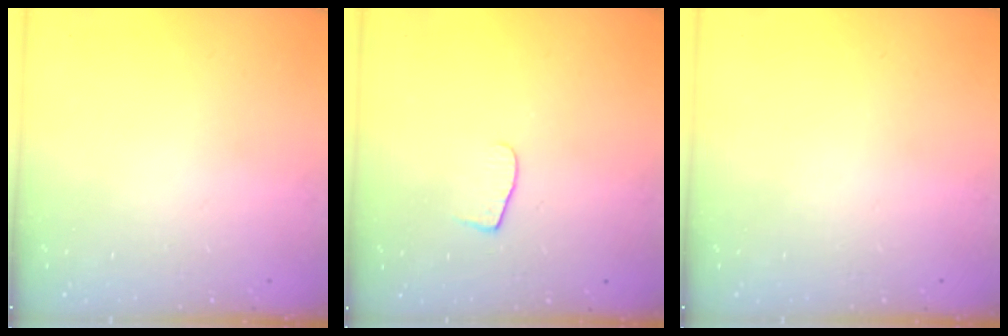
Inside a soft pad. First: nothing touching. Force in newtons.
{"total": 6.6, "press": 6.6, "slide": 0.5}
{"total": 0.0}